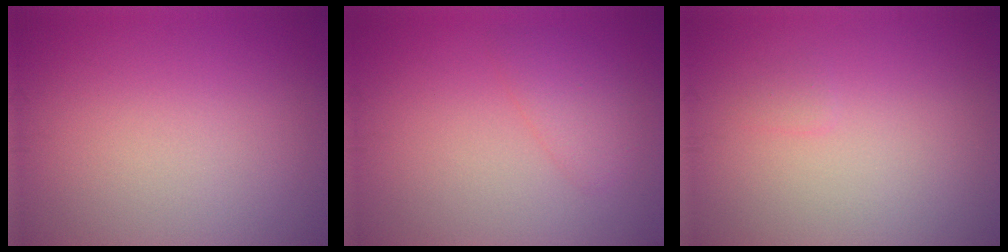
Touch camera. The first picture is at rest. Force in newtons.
{"total": 2.0, "press": 2.0, "slide": 0.2}
{"total": 0.5, "press": 0.5, "slide": 0.1}